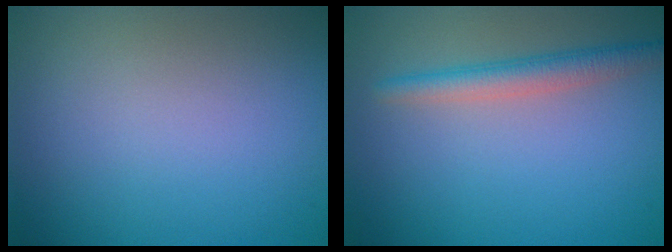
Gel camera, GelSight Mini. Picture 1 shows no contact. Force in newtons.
{"total": 2.7, "press": 2.7, "slide": 0.2}